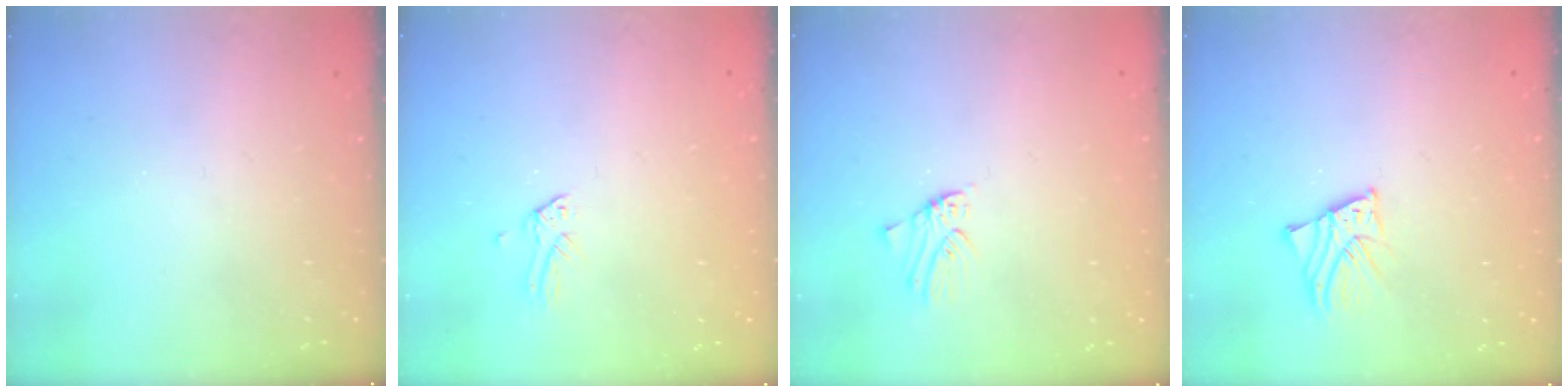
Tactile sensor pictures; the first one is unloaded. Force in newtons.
{"total": 0.0}
{"total": 0.0}
{"total": 2.6, "press": 2.6, "slide": 0.2}